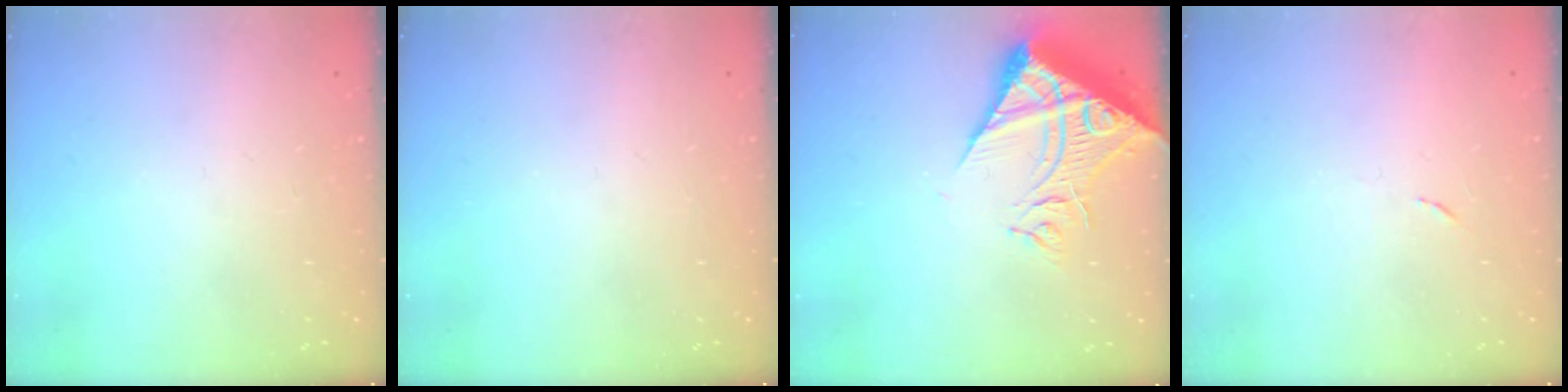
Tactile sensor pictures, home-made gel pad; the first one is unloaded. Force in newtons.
{"total": 0.0}
{"total": 14.2, "press": 14.1, "slide": 1.9}
{"total": 3.5, "press": 3.3, "slide": 1.2}